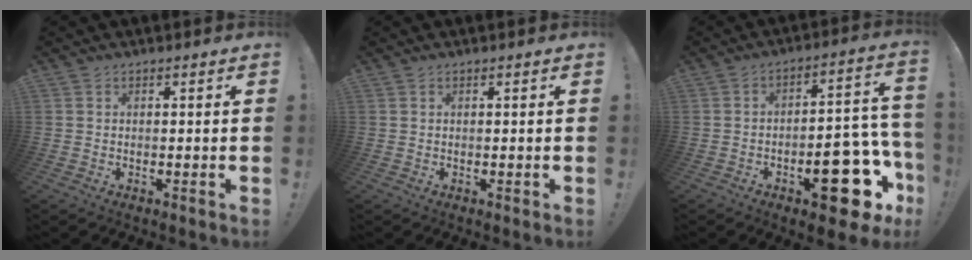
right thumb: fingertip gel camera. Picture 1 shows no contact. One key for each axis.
{"total": 0.0}
{"total": 18.7, "fx": -8.2, "fy": 7.7, "fz": 15.0, "tx": -0.160, "ty": 0.055, "tz": -0.117}